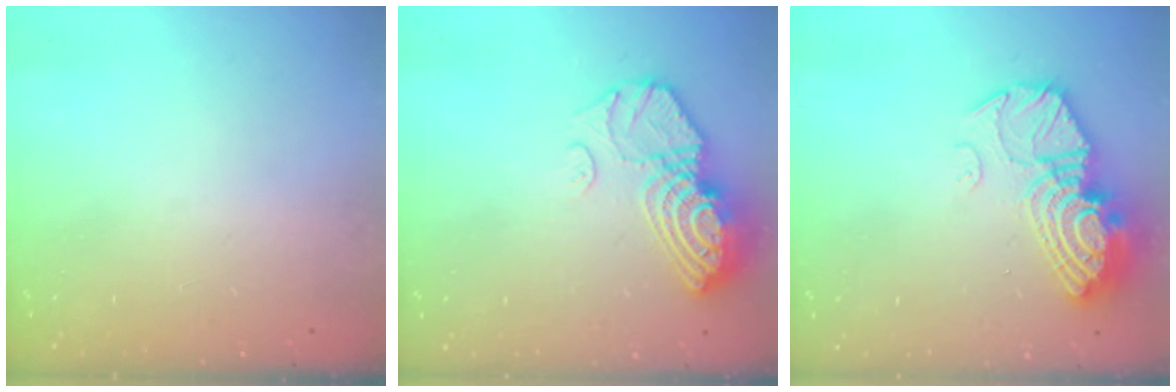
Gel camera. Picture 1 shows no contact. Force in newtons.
{"total": 13.2, "press": 13.2, "slide": 1.2}
{"total": 15.4, "press": 15.3, "slide": 1.3}